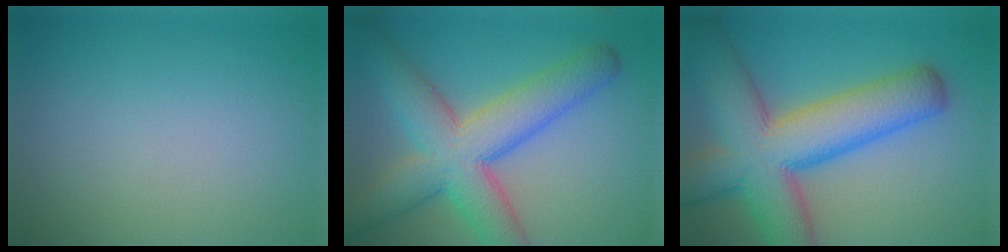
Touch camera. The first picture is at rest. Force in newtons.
{"total": 9.9, "press": 9.9, "slide": 0.4}
{"total": 12.6, "press": 12.6, "slide": 0.6}